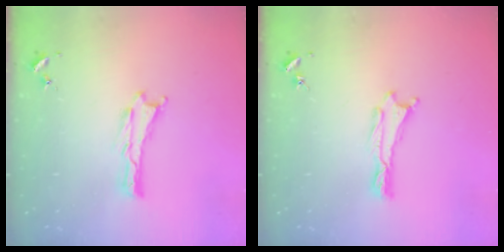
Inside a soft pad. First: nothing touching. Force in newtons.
{"total": 0.0}